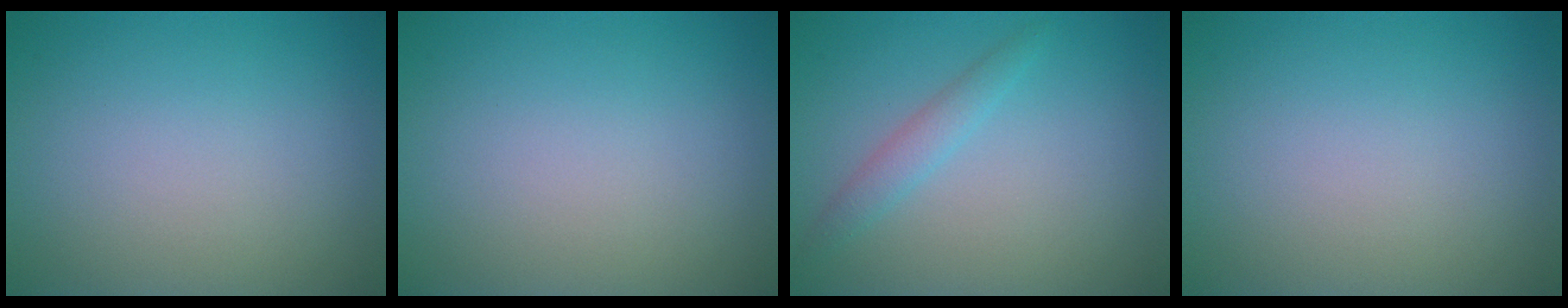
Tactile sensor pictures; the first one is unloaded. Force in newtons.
{"total": 0.0}
{"total": 1.7, "press": 1.7, "slide": 0.1}
{"total": 0.0}